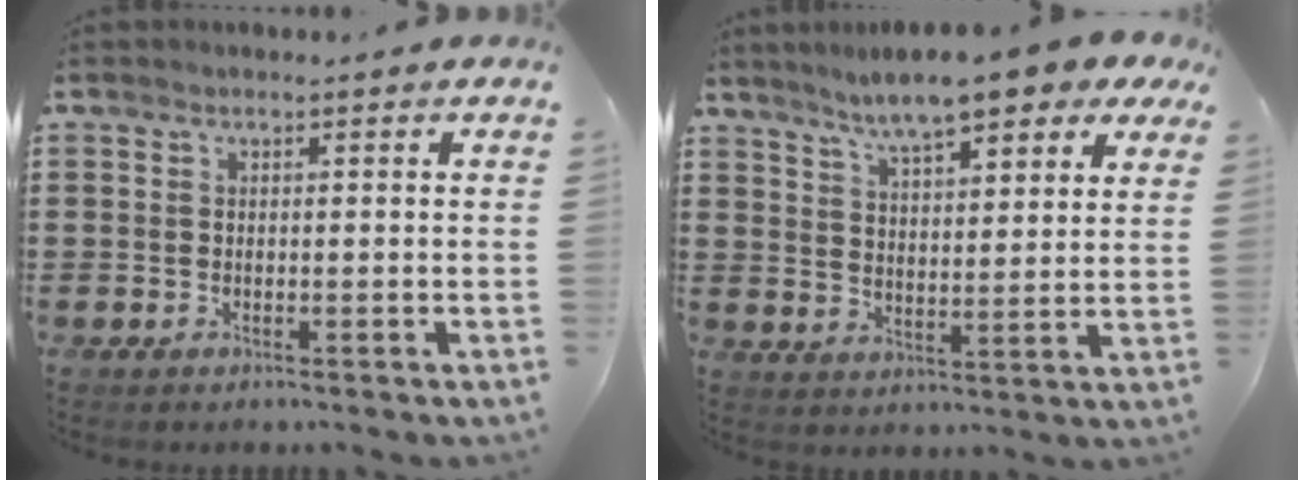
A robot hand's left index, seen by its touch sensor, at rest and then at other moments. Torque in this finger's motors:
{"motor_torque": [1.81, -0.33, 1.05, 0.21]}